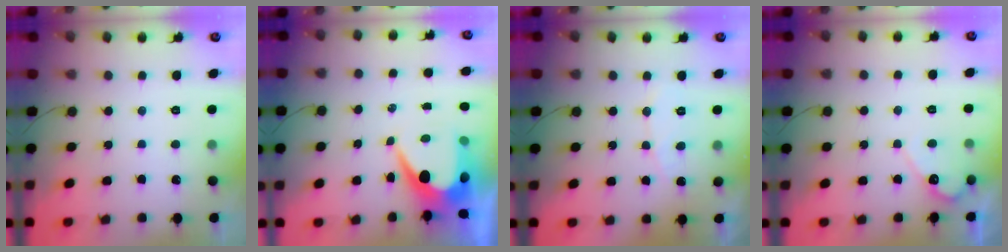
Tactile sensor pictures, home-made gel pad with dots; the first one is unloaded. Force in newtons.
{"total": 7.9, "press": 7.9, "slide": 0.8}
{"total": 4.7, "press": 4.7, "slide": 0.3}
{"total": 4.7, "press": 4.7, "slide": 0.4}